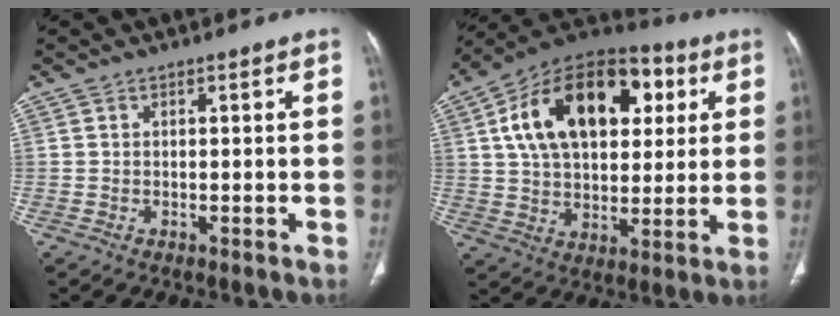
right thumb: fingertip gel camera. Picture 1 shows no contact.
{"total": 24.4, "force": [7.2, 14.8, 18.0], "torque": [-0.272, 0.015, 0.111]}